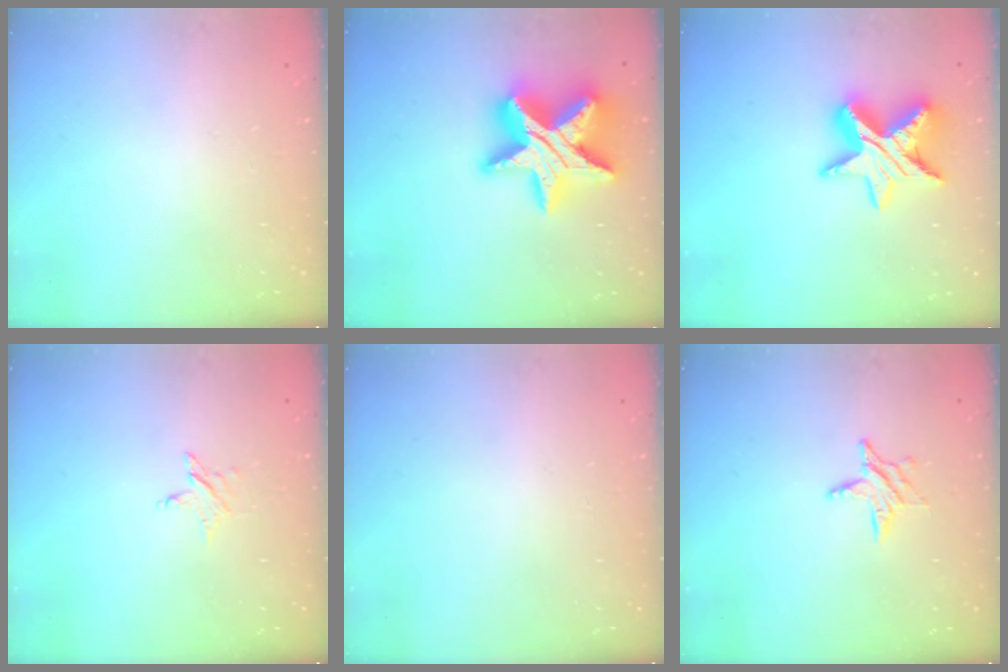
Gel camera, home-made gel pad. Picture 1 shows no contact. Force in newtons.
{"total": 25.6, "press": 25.5, "slide": 1.6}
{"total": 13.6, "press": 13.6, "slide": 0.9}
{"total": 2.8, "press": 2.8, "slide": 0.3}
{"total": 0.0}
{"total": 6.3, "press": 6.2, "slide": 0.6}